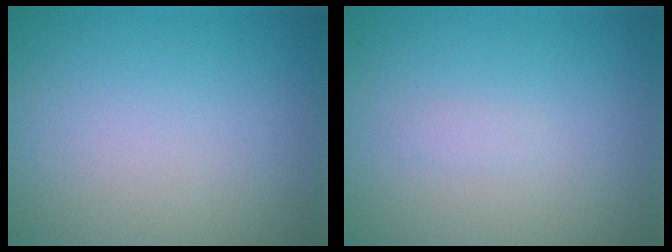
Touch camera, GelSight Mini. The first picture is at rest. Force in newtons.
{"total": 0.5, "press": 0.5, "slide": 0.0}